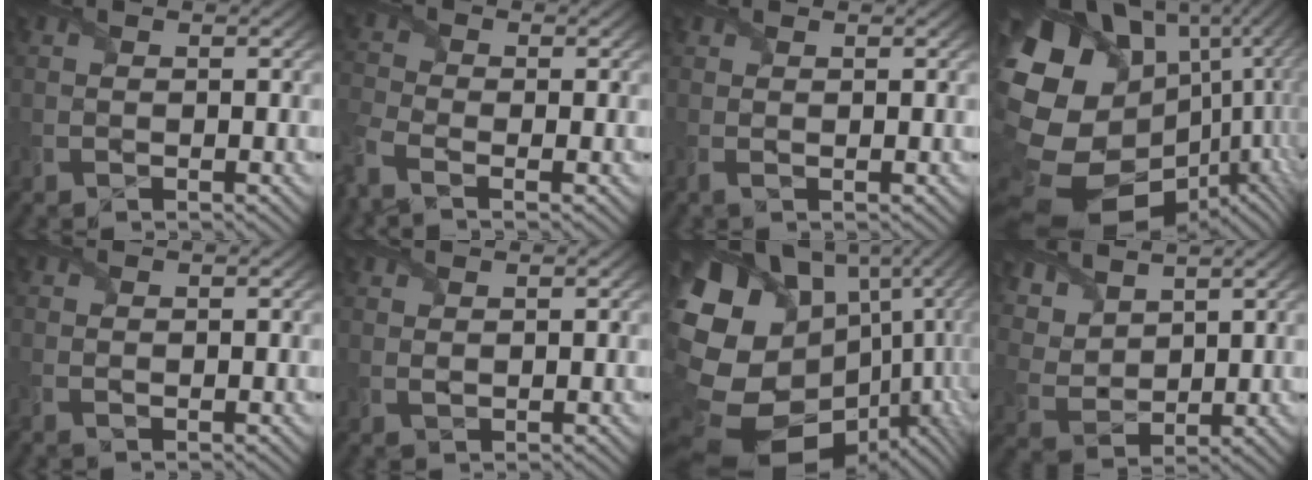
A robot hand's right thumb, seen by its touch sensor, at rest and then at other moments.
{"total": 4.7, "force": [-2.7, 2.3, 3.1], "torque": [-0.088, -0.013, -0.071]}
{"total": 0.7, "force": [0.3, 0.3, 0.6], "torque": [-0.017, 0.002, 0.004]}
{"total": 20.1, "force": [3.2, 15.5, 12.5], "torque": [-0.294, -0.033, 0.110]}
{"total": 0.8, "force": [-0.1, 0.5, 0.6], "torque": [-0.020, -0.002, -0.004]}
{"total": 1.1, "force": [1.1, 0.1, 0.1], "torque": [-0.007, 0.004, 0.023]}
{"total": 19.7, "force": [0.9, 15.7, 11.9], "torque": [-0.275, -0.025, 0.062]}
{"total": 7.1, "force": [5.1, 3.5, 3.4], "torque": [-0.115, 0.011, 0.101]}